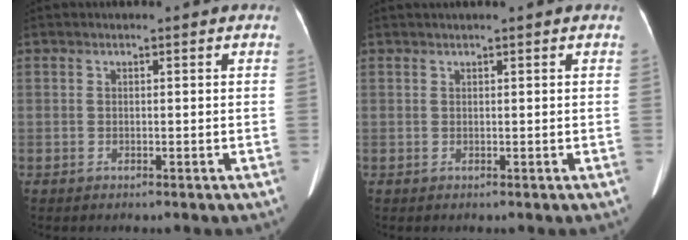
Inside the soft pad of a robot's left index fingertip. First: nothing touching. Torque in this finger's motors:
{"motor_torque": [-0.18, -0.04, -0.12, 0.00]}